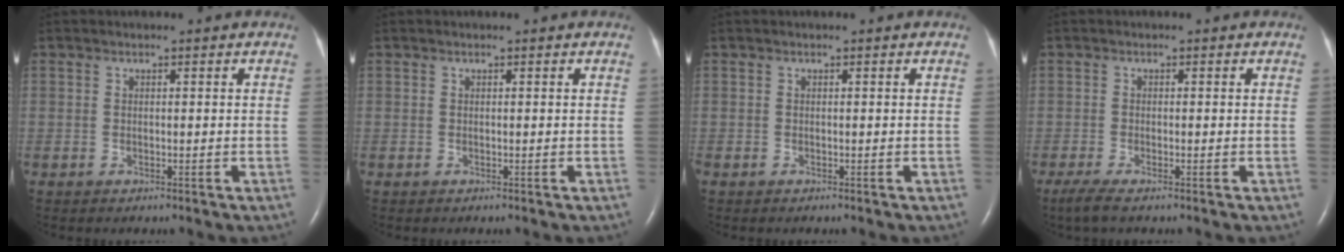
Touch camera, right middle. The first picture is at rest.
{"total": 0.0}
{"total": 0.0}
{"total": 2.6, "force": [-1.8, 0.3, 1.8], "torque": [-0.041, -0.009, -0.038]}